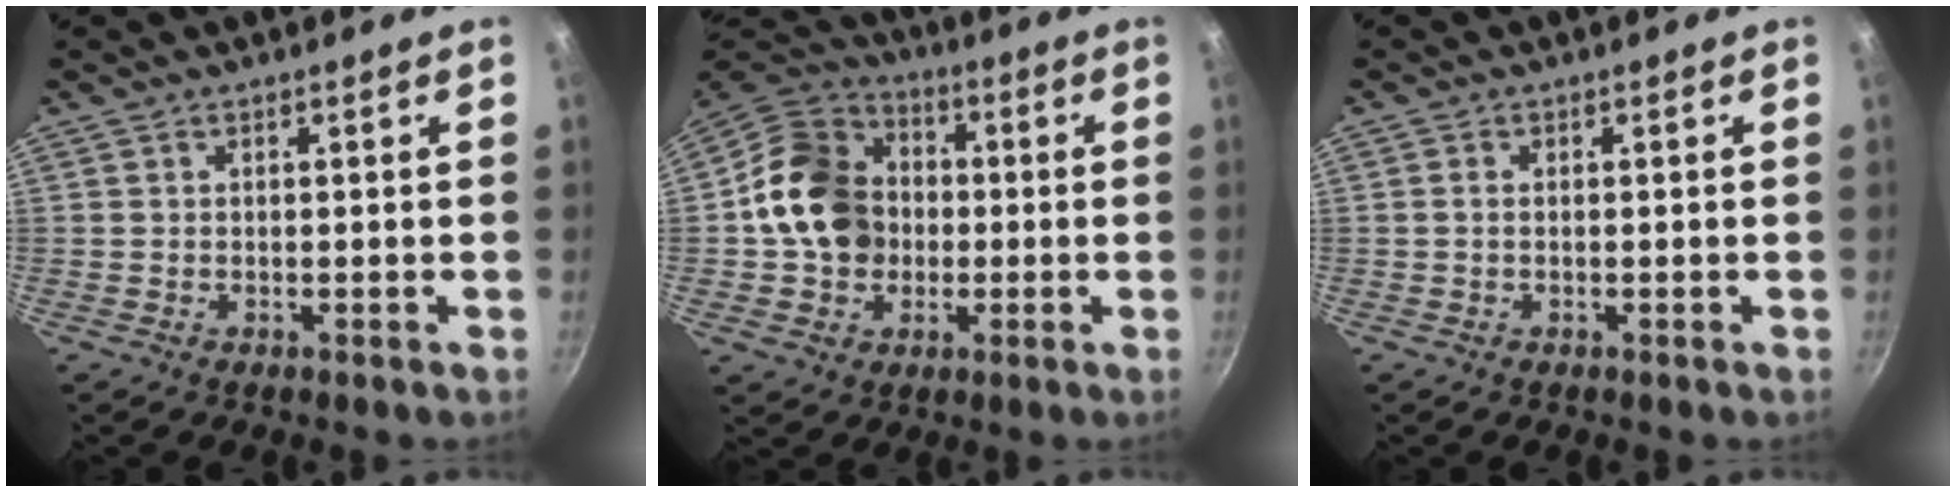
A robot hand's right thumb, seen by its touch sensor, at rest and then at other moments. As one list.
[{"total": 15.6, "force": [-0.2, 13.1, 8.5], "torque": [-0.123, 0.029, -0.012]}, {"total": 0.9, "force": [0.0, 0.5, 0.7], "torque": [-0.014, 0.002, -0.001]}]